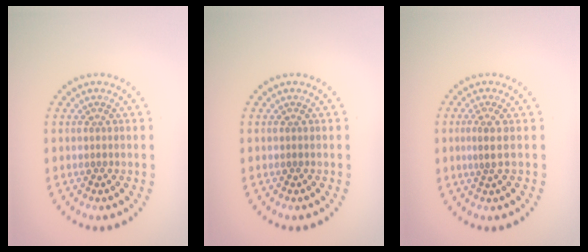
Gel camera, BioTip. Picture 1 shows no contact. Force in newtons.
{"total": 0.0}
{"total": 1.6, "press": 1.2, "slide": 1.1}